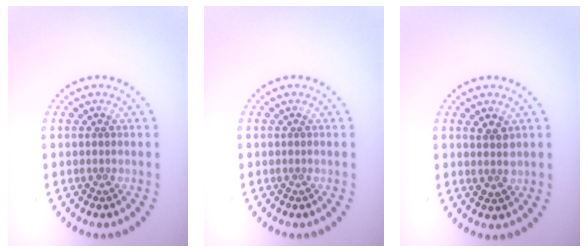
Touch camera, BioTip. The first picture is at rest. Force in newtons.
{"total": 0.0}
{"total": 2.0, "press": 1.8, "slide": 0.9}